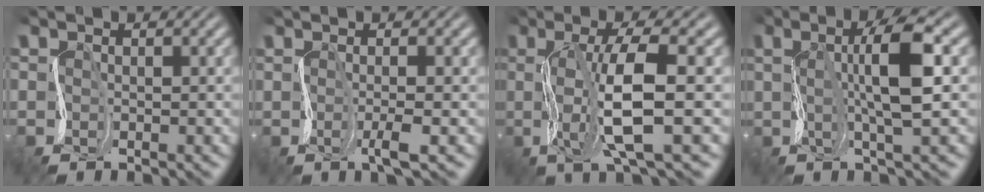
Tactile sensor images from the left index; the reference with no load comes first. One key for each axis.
{"total": 1.3, "fx": 0.6, "fy": -0.4, "fz": 1.0, "tx": -0.023, "ty": 0.007, "tz": -0.002}
{"total": 6.2, "fx": 0.7, "fy": 1.1, "fz": 6.1, "tx": -0.120, "ty": 0.017, "tz": 0.005}
{"total": 5.6, "fx": 2.1, "fy": 0.5, "fz": 5.1, "tx": -0.086, "ty": 0.025, "tz": 0.029}